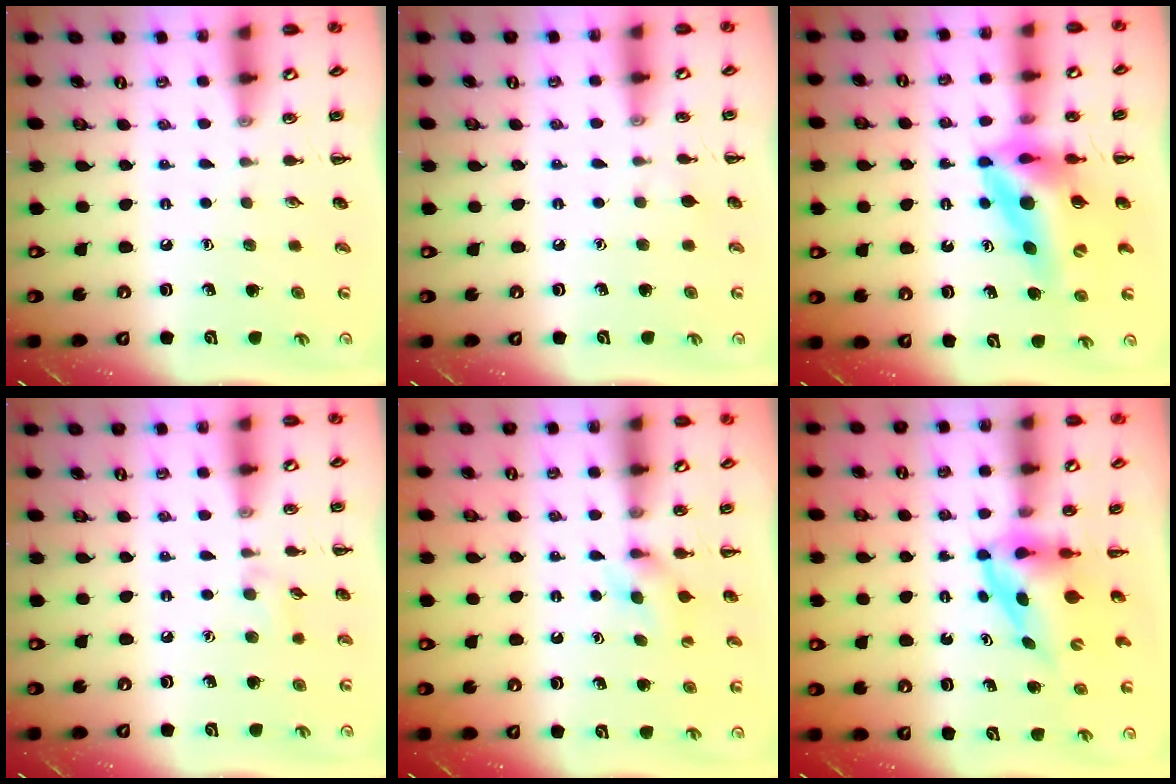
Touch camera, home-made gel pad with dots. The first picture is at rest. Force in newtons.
{"total": 2.8, "press": 2.6, "slide": 1.1}
{"total": 13.1, "press": 12.5, "slide": 3.9}
{"total": 5.1, "press": 4.7, "slide": 1.7}
{"total": 5.0, "press": 4.7, "slide": 1.5}
{"total": 3.7, "press": 3.7, "slide": 0.6}